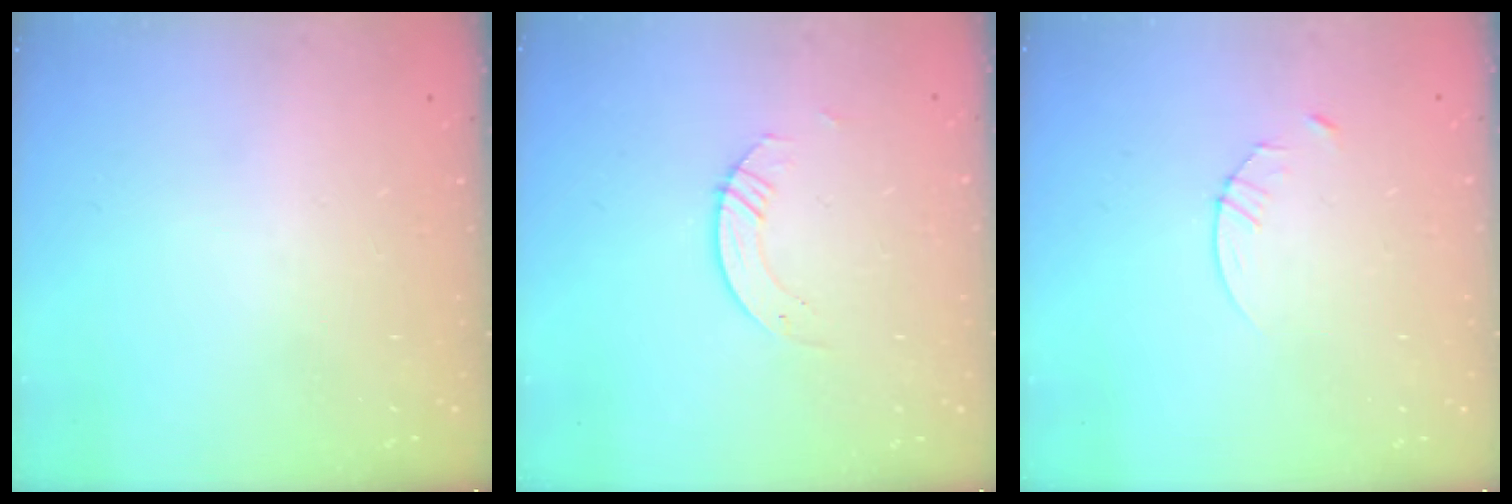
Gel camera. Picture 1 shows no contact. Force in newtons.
{"total": 2.2, "press": 2.2, "slide": 0.2}
{"total": 2.9, "press": 2.9, "slide": 0.4}